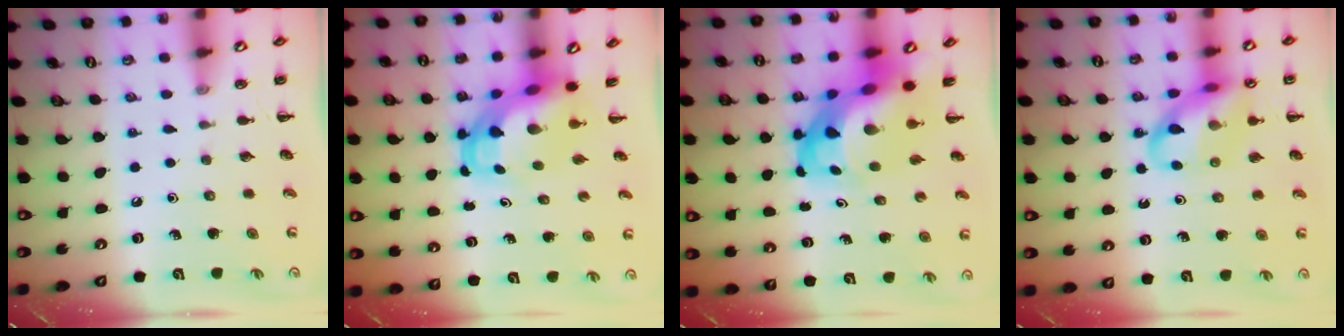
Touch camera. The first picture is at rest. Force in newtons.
{"total": 6.3, "press": 6.1, "slide": 1.6}
{"total": 10.2, "press": 9.8, "slide": 3.0}
{"total": 14.7, "press": 14.5, "slide": 2.5}